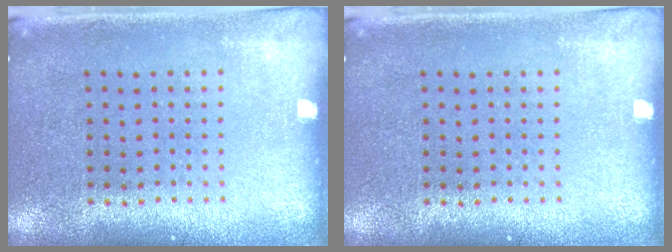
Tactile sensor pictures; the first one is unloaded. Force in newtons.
{"total": 0.0}